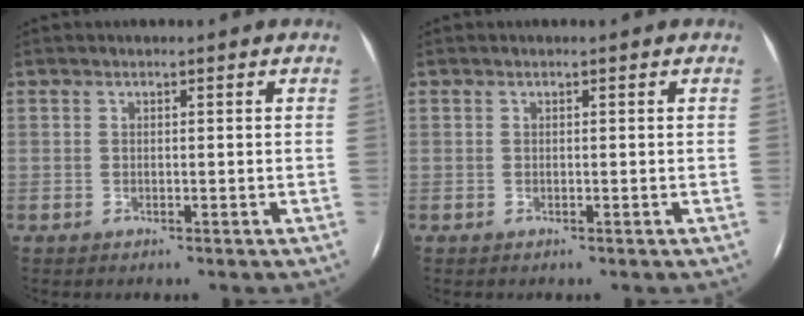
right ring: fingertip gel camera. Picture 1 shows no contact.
{"total": 0.0}